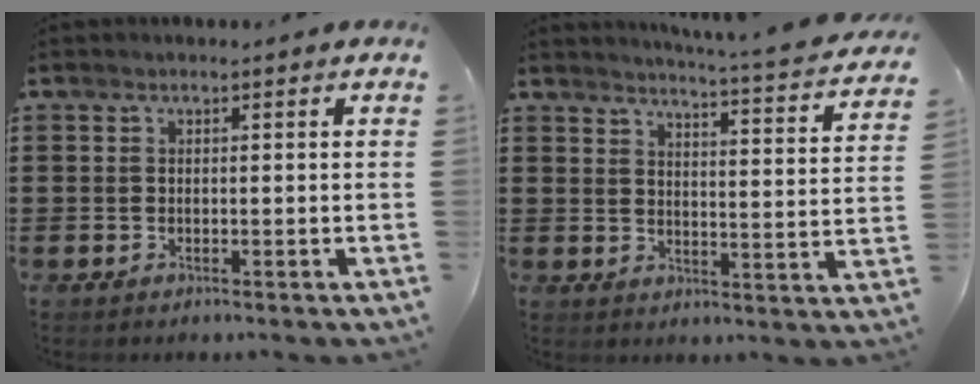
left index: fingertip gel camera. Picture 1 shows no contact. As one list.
[{"total": 4.3, "force": [4.0, -0.8, 1.3], "torque": [-0.028, -0.041, 0.059]}]